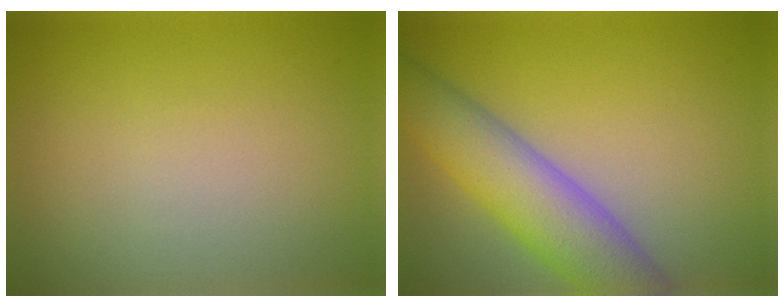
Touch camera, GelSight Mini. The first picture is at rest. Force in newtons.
{"total": 7.6, "press": 7.5, "slide": 0.7}